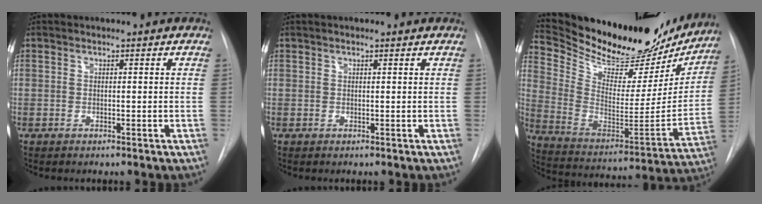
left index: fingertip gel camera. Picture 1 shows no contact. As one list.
[{"total": 1.0, "force": [0.8, 0.1, 0.5], "torque": [-0.010, 0.013, 0.013]}, {"total": 28.6, "force": [25.2, 8.2, 10.8], "torque": [-0.185, -0.044, 0.363]}]